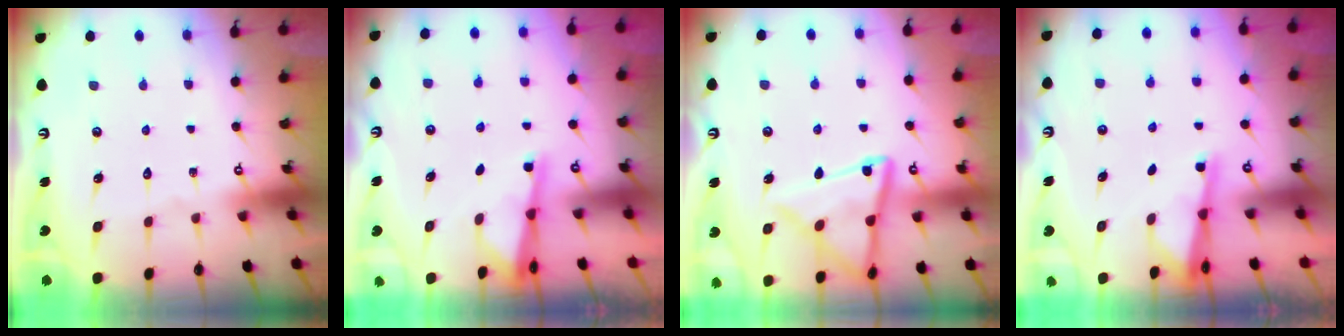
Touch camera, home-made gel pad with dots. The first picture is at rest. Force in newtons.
{"total": 2.7, "press": 2.7, "slide": 0.5}
{"total": 14.5, "press": 14.5, "slide": 1.4}
{"total": 2.7, "press": 2.7, "slide": 0.5}